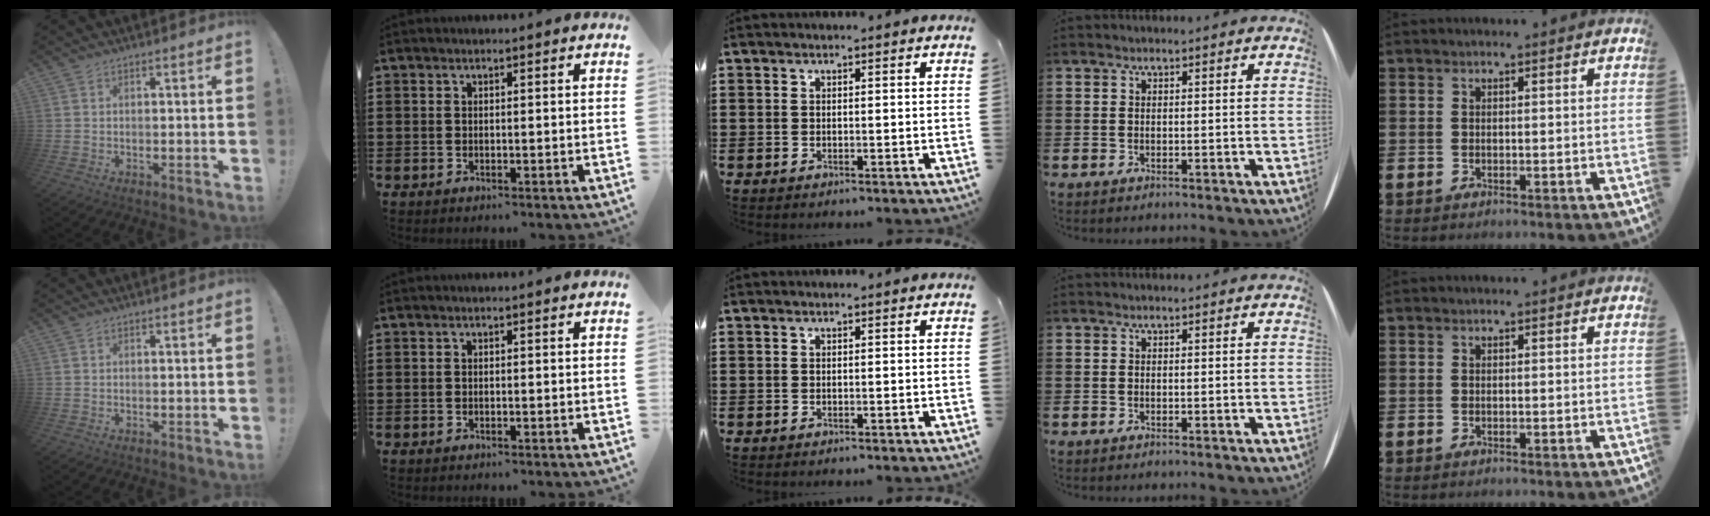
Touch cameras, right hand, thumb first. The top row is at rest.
{}